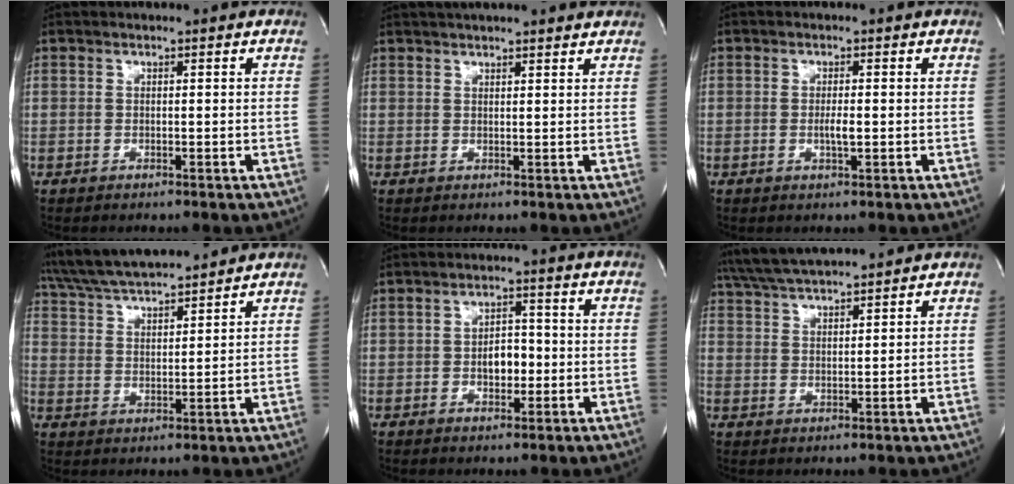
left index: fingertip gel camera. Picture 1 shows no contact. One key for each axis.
{"total": 11.1, "fx": 9.9, "fy": 1.7, "fz": 4.7, "tx": -0.067, "ty": 0.033, "tz": 0.125}
{"total": 2.3, "fx": -0.3, "fy": 0.4, "fz": 2.2, "tx": -0.045, "ty": -0.002, "tz": -0.005}
{"total": 13.2, "fx": 12.1, "fy": 1.2, "fz": 5.2, "tx": -0.101, "ty": 0.023, "tz": 0.211}
{"total": 4.5, "fx": -0.8, "fy": 2.6, "fz": 3.6, "tx": -0.055, "ty": 0.010, "tz": -0.011}
{"total": 9.9, "fx": 9.1, "fy": 0.3, "fz": 3.9, "tx": -0.076, "ty": 0.027, "tz": 0.155}